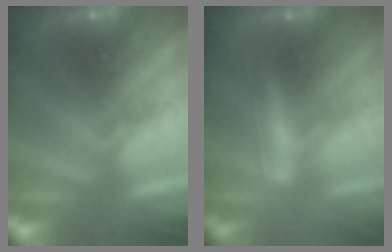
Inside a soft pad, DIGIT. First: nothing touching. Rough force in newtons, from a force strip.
{"total": 2.1}